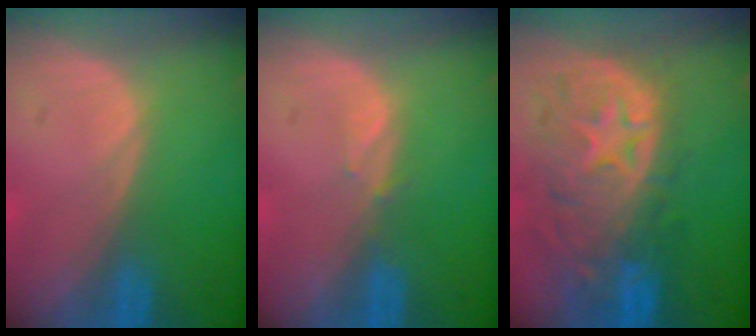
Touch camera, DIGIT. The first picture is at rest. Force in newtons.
{"total": 0.8, "press": 0.8, "slide": 0.3}
{"total": 11.2, "press": 9.7, "slide": 5.5}